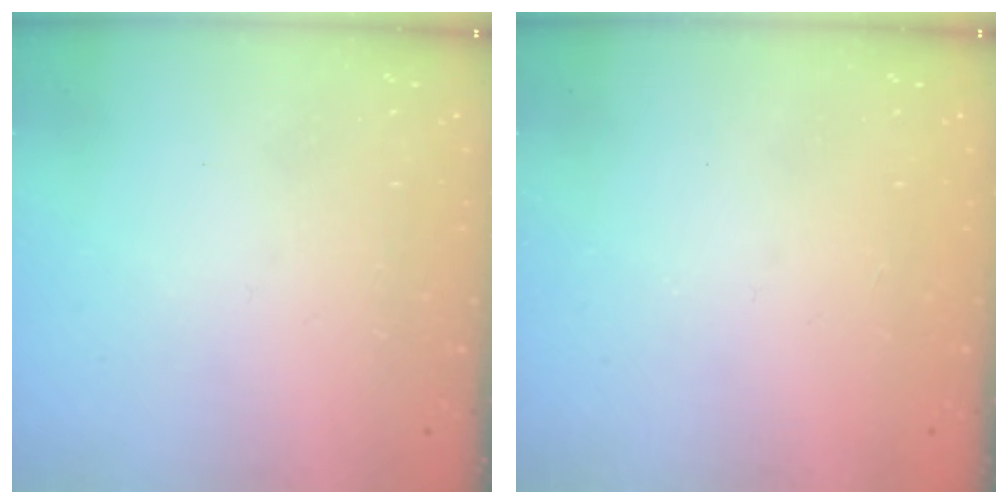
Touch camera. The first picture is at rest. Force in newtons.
{"total": 1.0, "press": 0.9, "slide": 0.3}